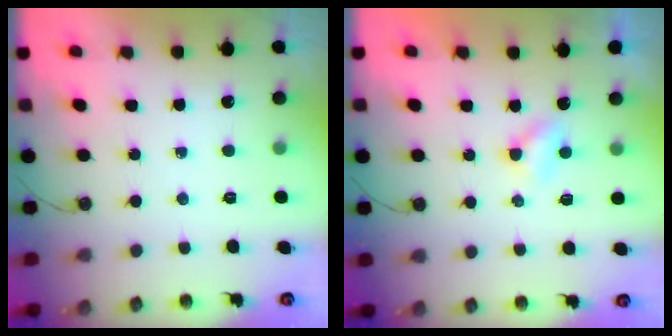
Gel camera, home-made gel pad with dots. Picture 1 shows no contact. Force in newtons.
{"total": 2.4, "press": 2.4, "slide": 0.6}